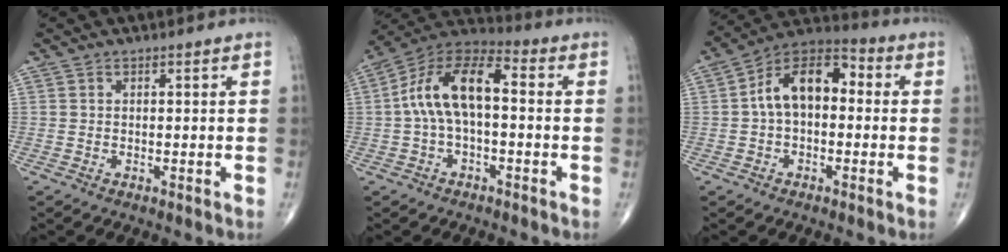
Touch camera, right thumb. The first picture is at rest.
{"total": 13.1, "force": [0.2, 6.4, 11.4], "torque": [-0.211, 0.047, -0.010]}
{"total": 12.5, "force": [0.6, 7.7, 9.8], "torque": [-0.144, 0.042, -0.006]}